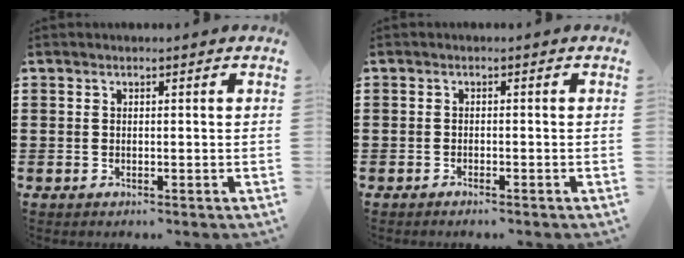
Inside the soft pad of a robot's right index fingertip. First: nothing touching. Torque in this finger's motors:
{"motor_torque": [0.08, 0.06, 0.07, 0.02]}